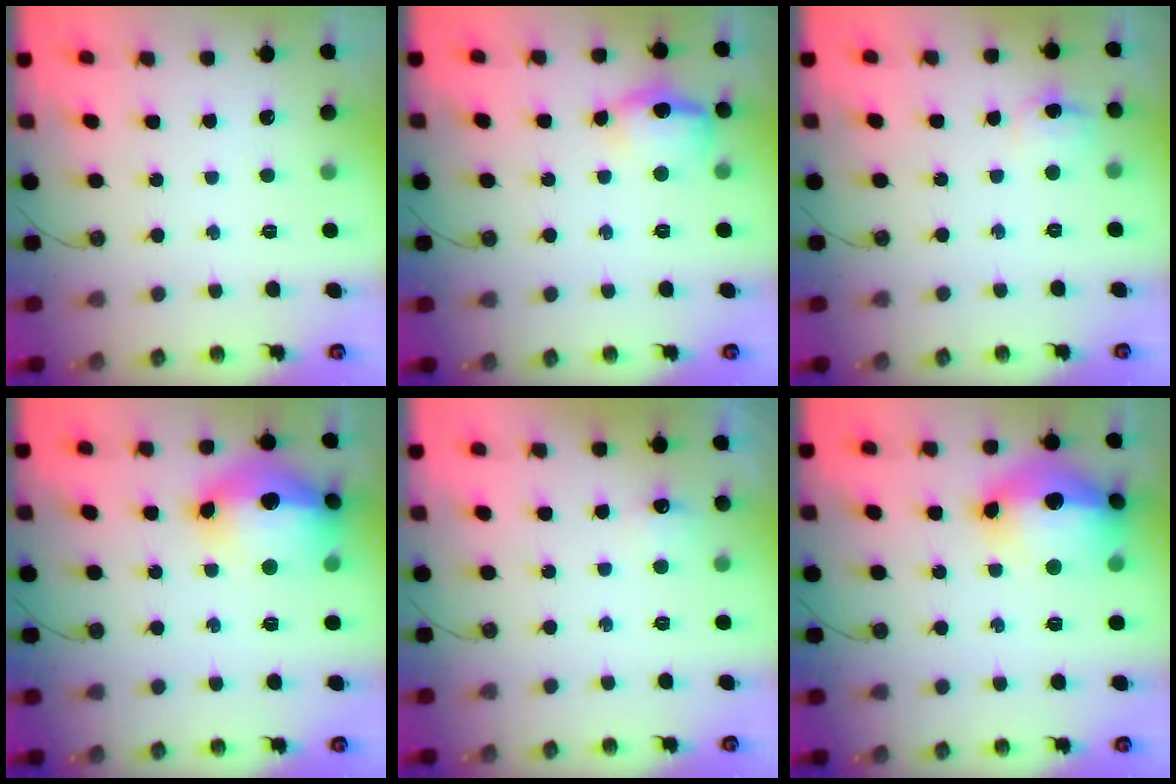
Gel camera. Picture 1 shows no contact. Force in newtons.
{"total": 12.0, "press": 11.9, "slide": 1.0}
{"total": 7.2, "press": 7.1, "slide": 0.7}
{"total": 19.6, "press": 19.5, "slide": 1.8}
{"total": 5.3, "press": 5.3, "slide": 0.8}
{"total": 19.6, "press": 19.5, "slide": 1.8}